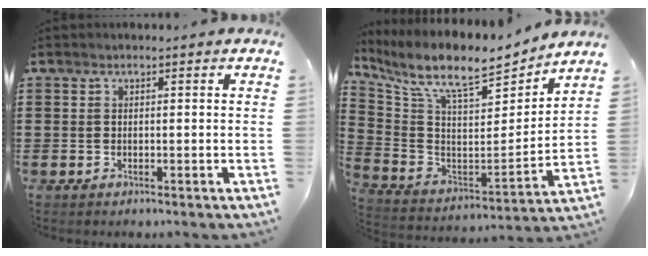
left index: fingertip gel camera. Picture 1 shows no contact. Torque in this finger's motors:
{"motor_torque": [1.25, -0.89, 0.51, 0.21]}